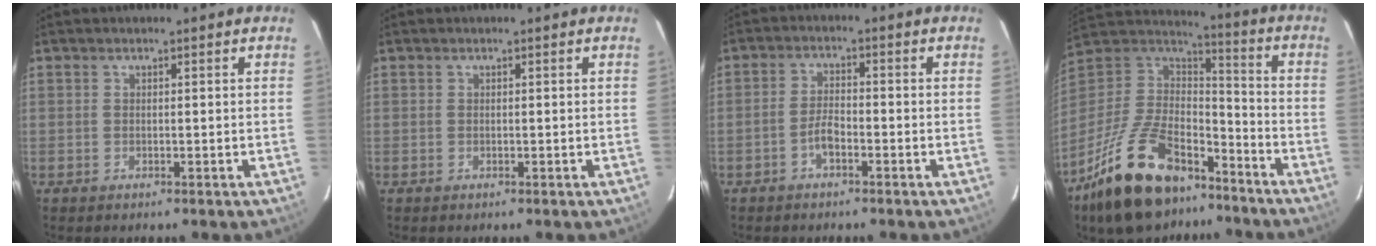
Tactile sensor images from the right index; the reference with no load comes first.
{"total": 0.0}
{"total": 3.3, "force": [-1.9, 1.2, 2.3], "torque": [-0.053, 0.008, -0.037]}
{"total": 25.9, "force": [-17.1, 12.4, 14.9], "torque": [-0.310, -0.003, -0.277]}